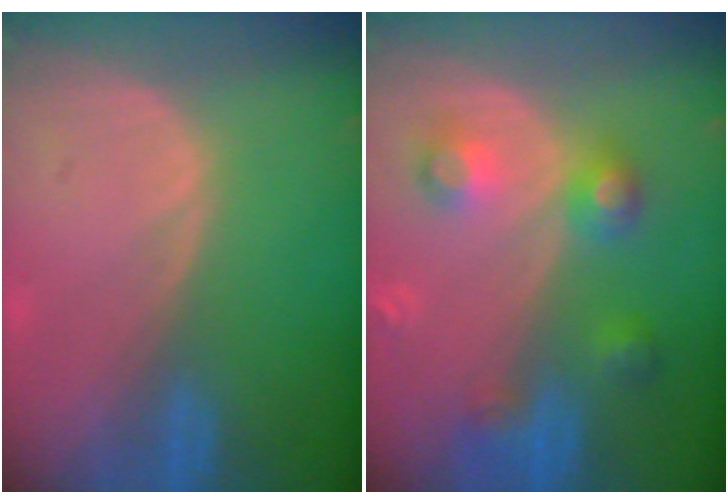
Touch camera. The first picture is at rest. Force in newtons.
{"total": 6.1, "press": 6.1, "slide": 0.4}